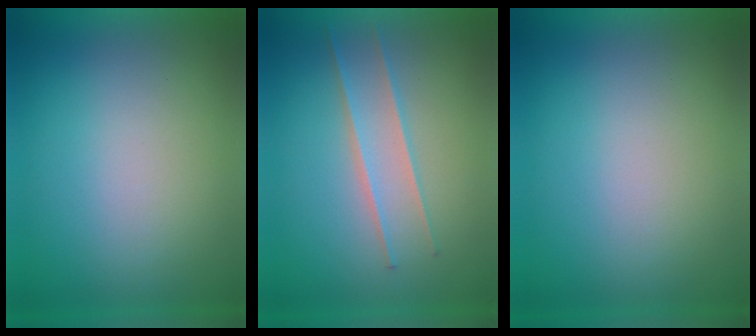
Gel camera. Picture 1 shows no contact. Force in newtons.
{"total": 2.4}
{"total": 1.2}